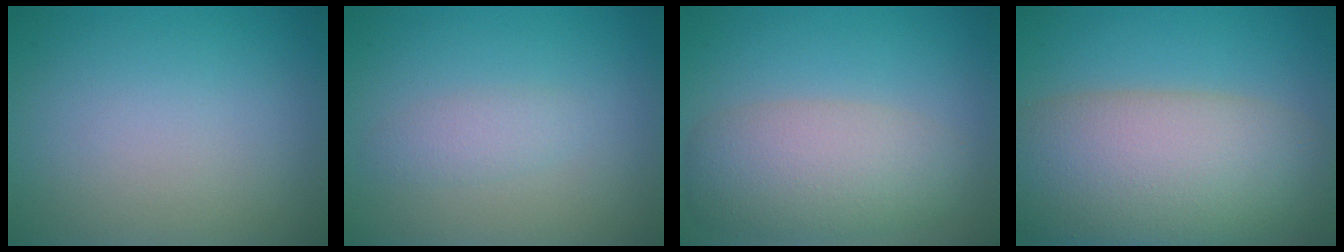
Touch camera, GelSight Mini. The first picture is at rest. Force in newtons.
{"total": 1.4, "press": 1.4, "slide": 0.1}
{"total": 5.9, "press": 5.9, "slide": 0.3}
{"total": 11.4, "press": 11.4, "slide": 1.0}